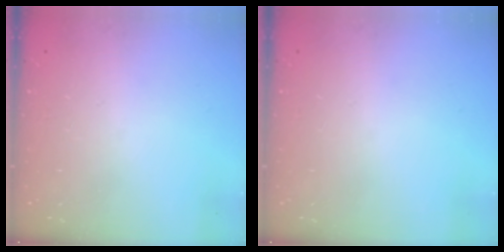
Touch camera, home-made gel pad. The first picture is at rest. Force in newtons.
{"total": 0.0}